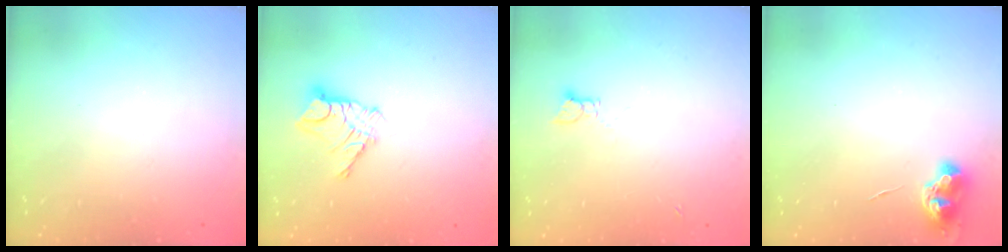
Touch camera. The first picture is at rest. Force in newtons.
{"total": 9.3, "press": 9.3, "slide": 0.7}
{"total": 2.0, "press": 2.0, "slide": 0.2}
{"total": 7.7, "press": 7.6, "slide": 0.8}